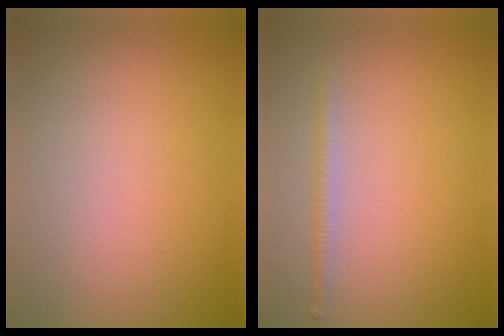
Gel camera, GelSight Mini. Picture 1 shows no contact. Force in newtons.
{"total": 1.1, "press": 1.1, "slide": 0.0}